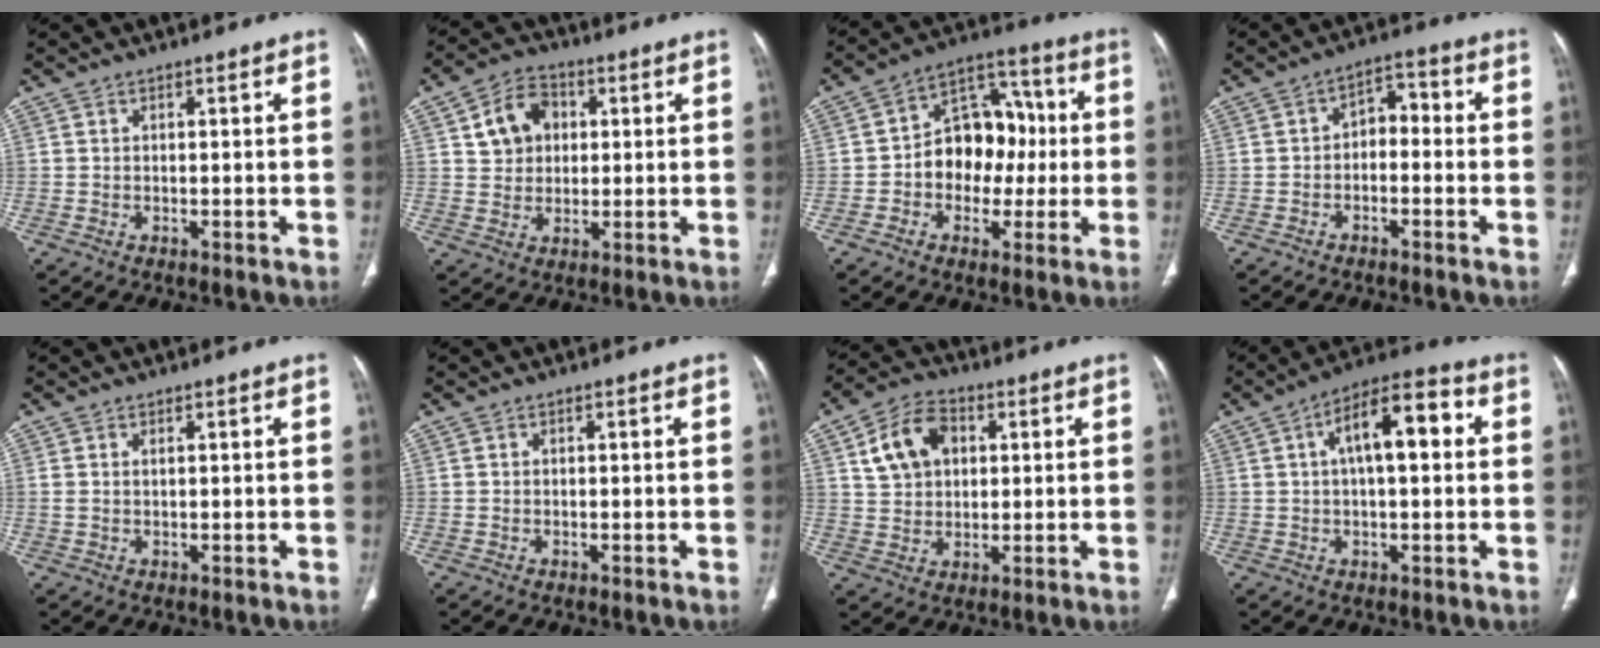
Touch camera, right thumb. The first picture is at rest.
{"total": 8.9, "force": [2.4, 7.1, 4.7], "torque": [-0.052, 0.003, 0.038]}
{"total": 14.0, "force": [-0.8, 10.5, 9.3], "torque": [-0.090, 0.044, -0.020]}
{"total": 5.3, "force": [-1.2, 3.6, 3.7], "torque": [-0.040, 0.035, -0.031]}
{"total": 1.1, "force": [0.4, 0.5, 0.9], "torque": [-0.029, 0.009, 0.016]}
{"total": 0.0}
{"total": 10.6, "force": [3.3, 7.6, 6.6], "torque": [-0.099, 0.006, 0.058]}
{"total": 12.1, "force": [2.5, 5.0, 10.7], "torque": [-0.163, 0.029, 0.032]}